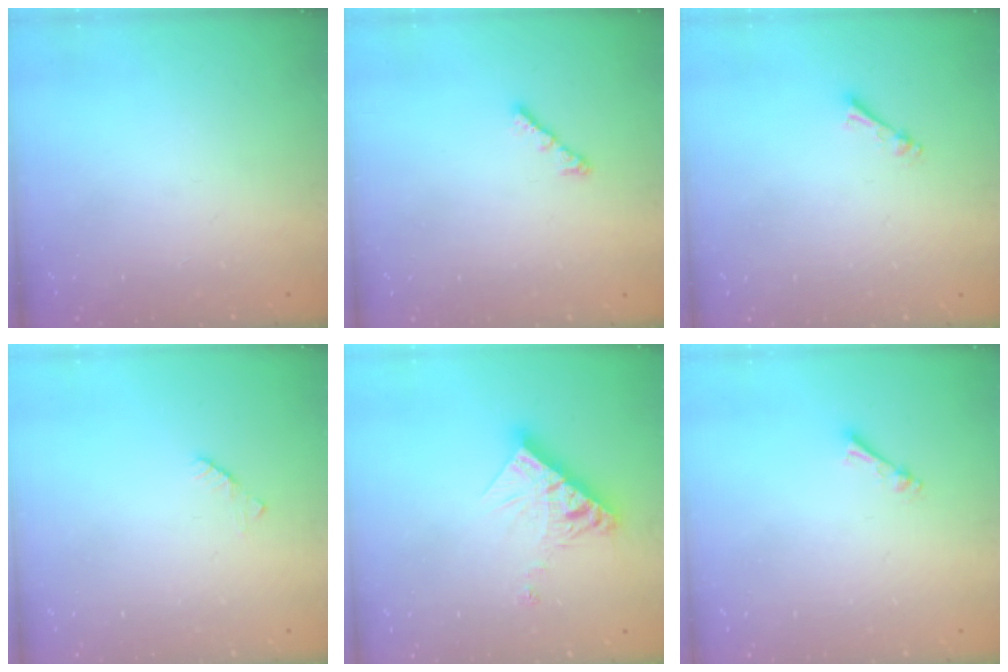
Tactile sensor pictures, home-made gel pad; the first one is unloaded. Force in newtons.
{"total": 3.0, "press": 2.9, "slide": 0.6}
{"total": 2.5, "press": 2.5, "slide": 0.4}
{"total": 2.2, "press": 2.2, "slide": 0.3}
{"total": 11.4, "press": 11.3, "slide": 1.2}
{"total": 2.5, "press": 2.5, "slide": 0.4}